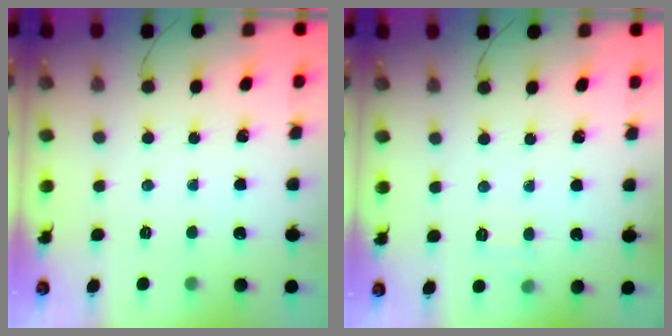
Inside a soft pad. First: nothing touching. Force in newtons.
{"total": 5.8, "press": 5.5, "slide": 1.7}